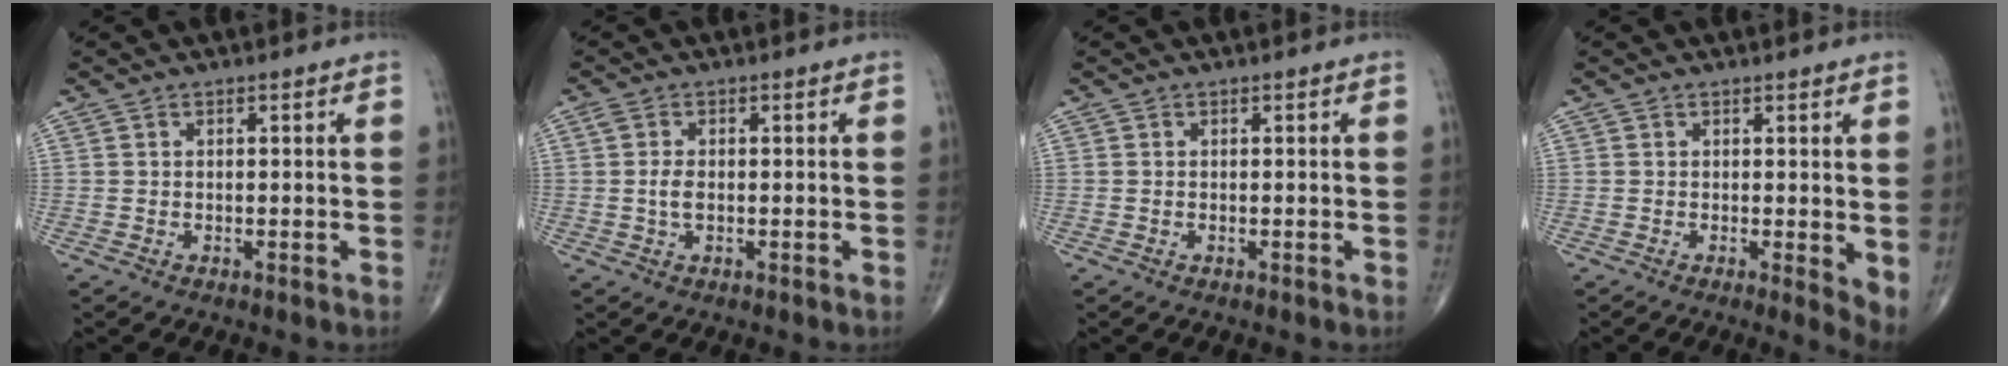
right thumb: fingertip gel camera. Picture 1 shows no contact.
{"total": 2.6, "force": [-0.1, 1.4, 2.2], "torque": [-0.050, 0.002, -0.003]}
{"total": 0.0}
{"total": 3.5, "force": [0.7, 1.0, 3.2], "torque": [-0.045, -0.011, 0.008]}